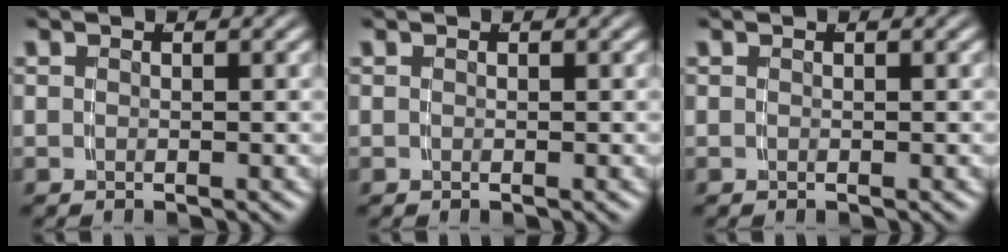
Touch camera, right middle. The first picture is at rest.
{"total": 0.0}
{"total": 0.0}